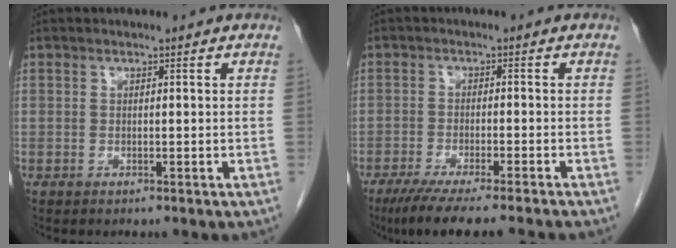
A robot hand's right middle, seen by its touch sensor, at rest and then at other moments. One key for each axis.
{"total": 10.2, "fx": -8.3, "fy": -0.3, "fz": 5.9, "tx": -0.074, "ty": -0.026, "tz": -0.128}